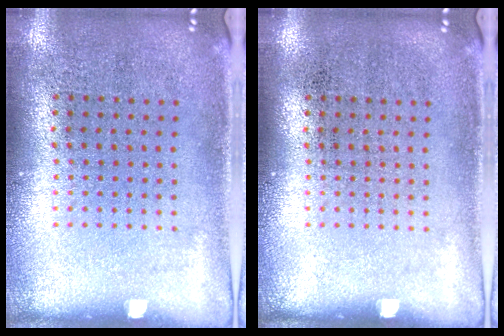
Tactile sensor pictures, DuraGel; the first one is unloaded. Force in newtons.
{"total": 0.0}